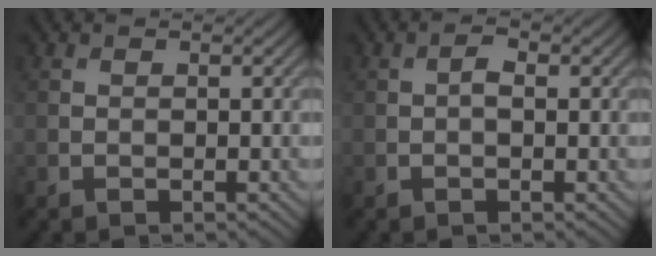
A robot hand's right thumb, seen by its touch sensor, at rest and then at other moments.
{"total": 1.2, "force": [0.0, 0.6, 1.1], "torque": [-0.021, 0.002, -0.002]}